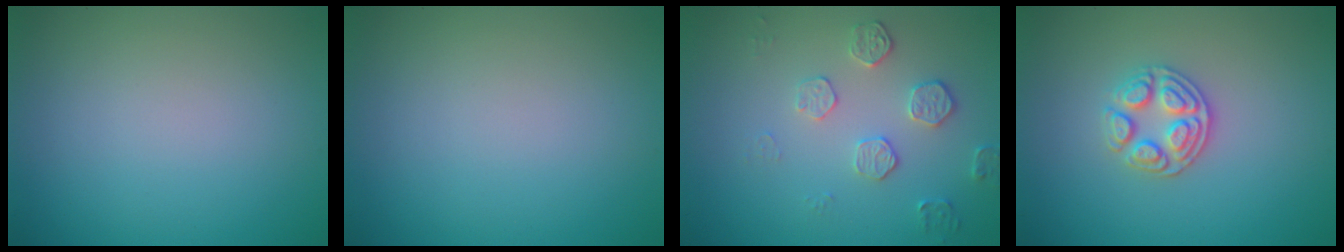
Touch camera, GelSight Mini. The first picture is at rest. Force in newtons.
{"total": 0.0}
{"total": 2.1, "press": 1.5, "slide": 1.4}
{"total": 3.0, "press": 2.8, "slide": 1.1}